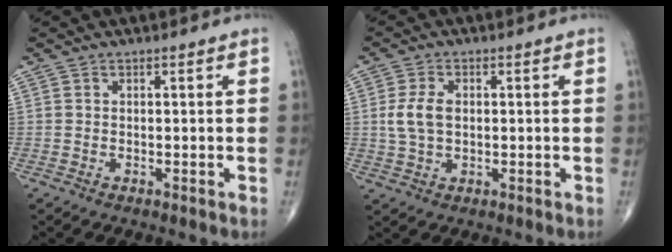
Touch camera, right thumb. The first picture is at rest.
{"total": 5.4, "force": [0.4, 3.4, 4.2], "torque": [-0.087, 0.004, 0.009]}